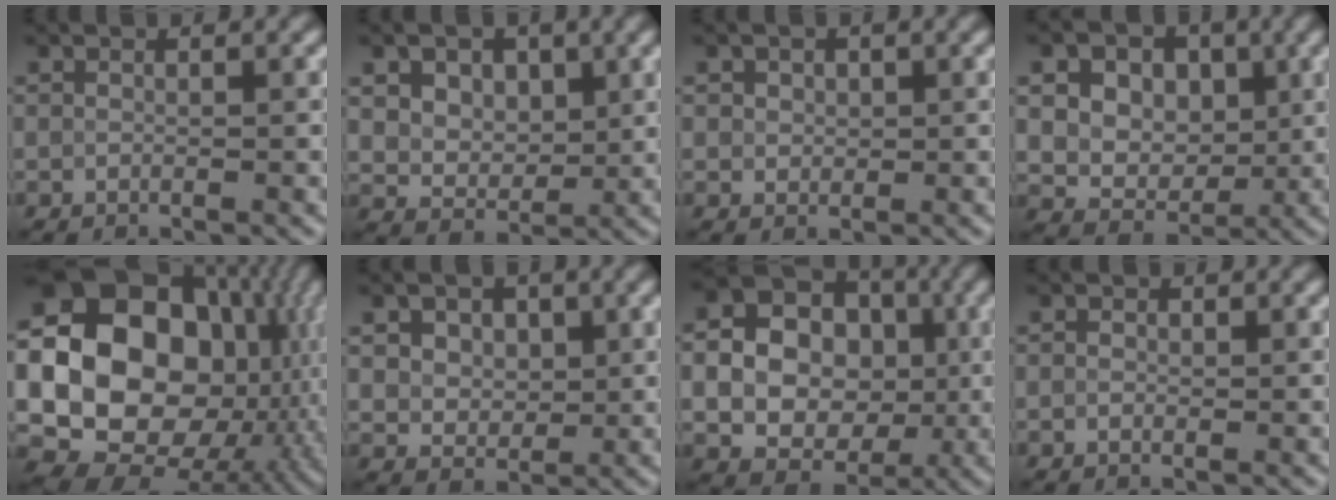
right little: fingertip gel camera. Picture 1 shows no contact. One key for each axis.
{"total": 6.6, "fx": 3.0, "fy": 4.6, "fz": 3.6, "tx": -0.066, "ty": 0.016, "tz": 0.048}
{"total": 1.4, "fx": 0.5, "fy": 1.2, "fz": 0.5, "tx": 0.005, "ty": 0.002, "tz": 0.004}
{"total": 11.2, "fx": 4.1, "fy": 8.8, "fz": 5.7, "tx": -0.103, "ty": 0.032, "tz": 0.064}
{"total": 20.0, "fx": 1.2, "fy": 15.7, "fz": 12.3, "tx": -0.230, "ty": -0.009, "tz": 0.032}
{"total": 5.6, "fx": 2.2, "fy": 4.1, "fz": 3.0, "tx": -0.058, "ty": 0.020, "tz": 0.029}
{"total": 12.5, "fx": 0.3, "fy": 10.8, "fz": 6.4, "tx": -0.117, "ty": 0.009, "tz": 0.002}
{"total": 0.5, "fx": 0.0, "fy": 0.4, "fz": 0.2, "tx": -0.002, "ty": -0.001, "tz": -0.003}